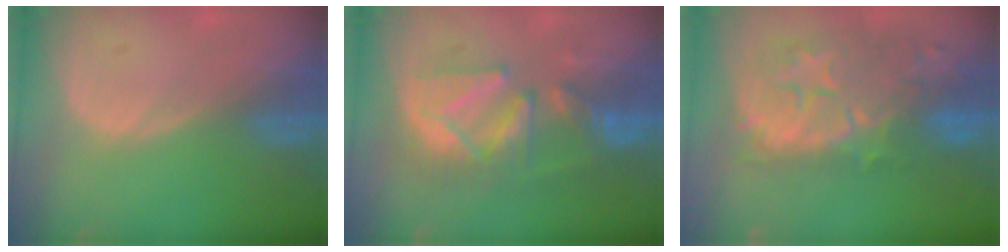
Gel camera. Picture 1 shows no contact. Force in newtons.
{"total": 9.0, "press": 9.0, "slide": 0.4}
{"total": 11.7, "press": 10.7, "slide": 4.8}